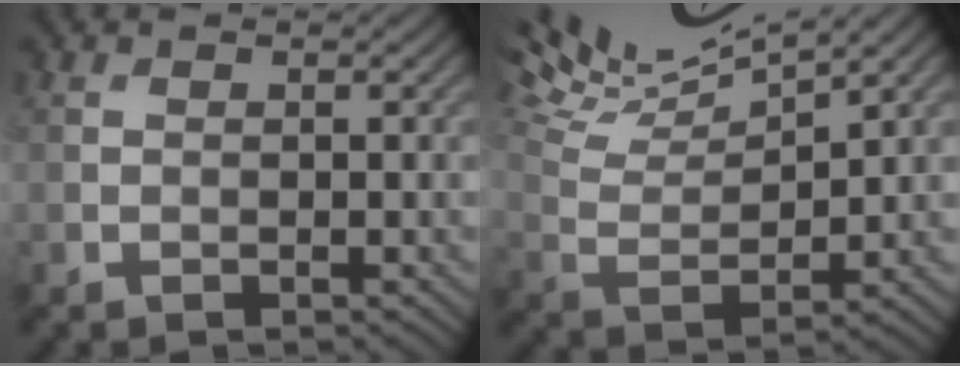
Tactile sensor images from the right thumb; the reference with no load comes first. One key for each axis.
{"total": 10.6, "fx": 8.5, "fy": 2.0, "fz": 5.9, "tx": -0.119, "ty": 0.011, "tz": 0.142}